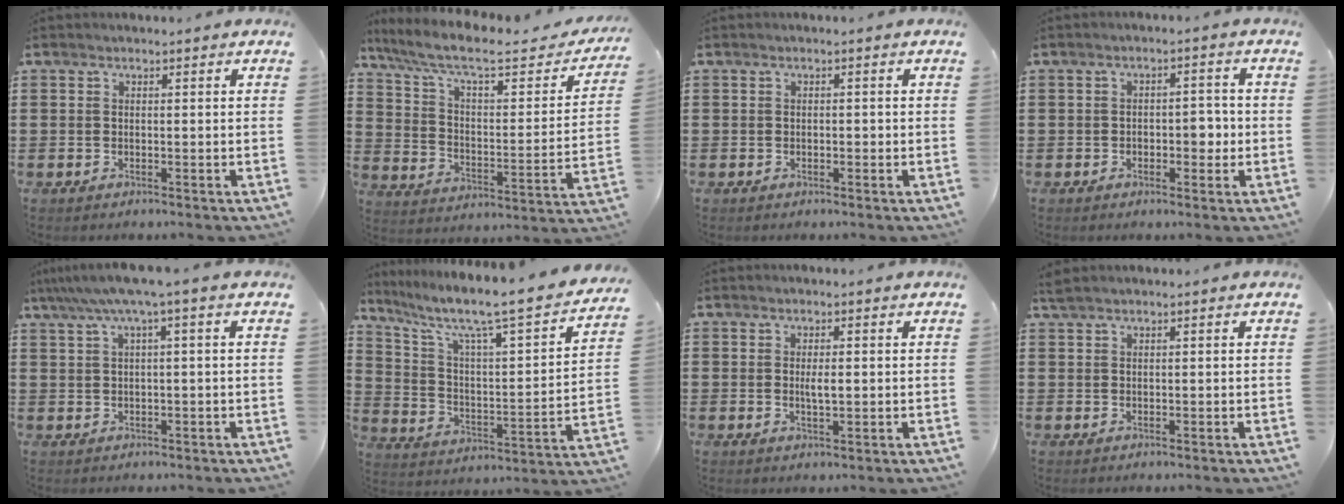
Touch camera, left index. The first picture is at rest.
{"total": 8.2, "force": [6.3, 1.6, 5.0], "torque": [-0.123, -0.041, 0.103]}
{"total": 0.7, "force": [-0.2, 0.4, 0.5], "torque": [-0.011, 0.000, -0.004]}
{"total": 3.6, "force": [-0.8, 2.0, 2.9], "torque": [-0.039, -0.001, -0.023]}
{"total": 4.4, "force": [1.4, -0.2, 4.1], "torque": [-0.081, -0.003, 0.021]}
{"total": 7.9, "force": [6.2, 0.8, 4.7], "torque": [-0.121, -0.051, 0.094]}
{"total": 2.2, "force": [0.1, 0.6, 2.1], "torque": [-0.040, -0.001, 0.001]}
{"total": 0.9, "force": [0.7, 0.1, 0.6], "torque": [-0.013, 0.001, 0.014]}